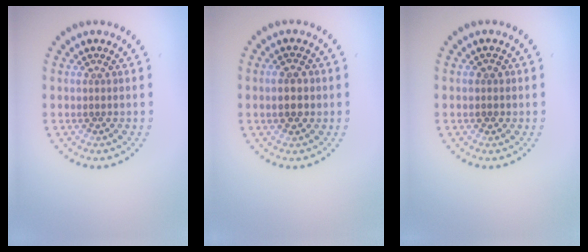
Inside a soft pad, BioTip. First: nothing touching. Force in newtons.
{"total": 2.4, "press": 2.4, "slide": 0.2}
{"total": 0.9, "press": 0.9, "slide": 0.3}